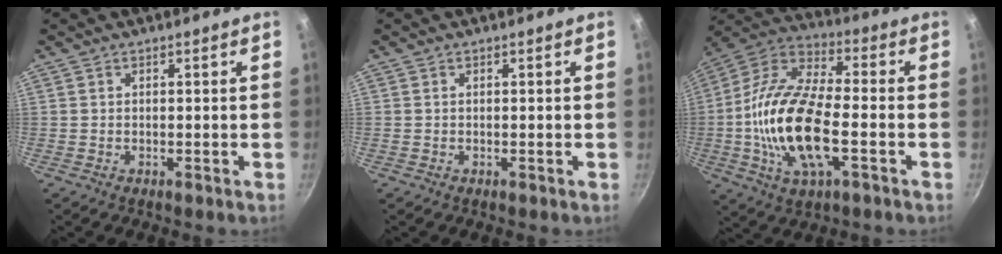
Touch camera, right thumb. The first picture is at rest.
{"total": 0.0}
{"total": 20.2, "force": [-3.7, 8.8, 17.8], "torque": [-0.343, 0.028, -0.088]}